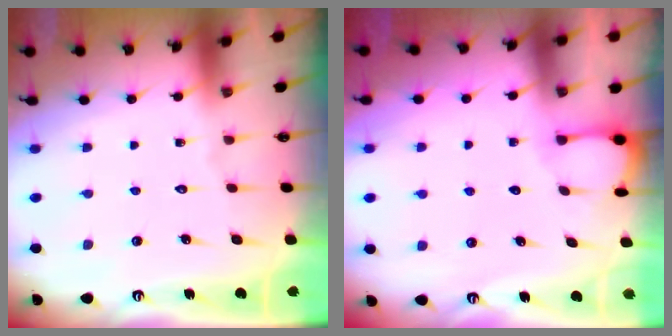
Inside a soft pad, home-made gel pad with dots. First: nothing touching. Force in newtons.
{"total": 2.1, "press": 2.1, "slide": 0.2}